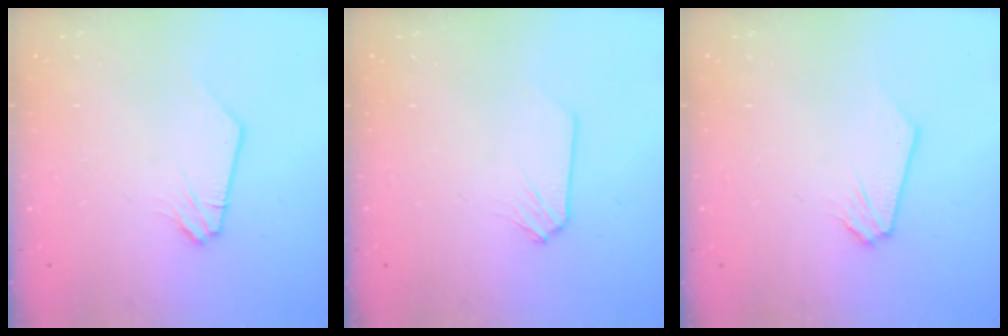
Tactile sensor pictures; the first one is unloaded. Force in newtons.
{"total": 0.0}
{"total": 0.0}